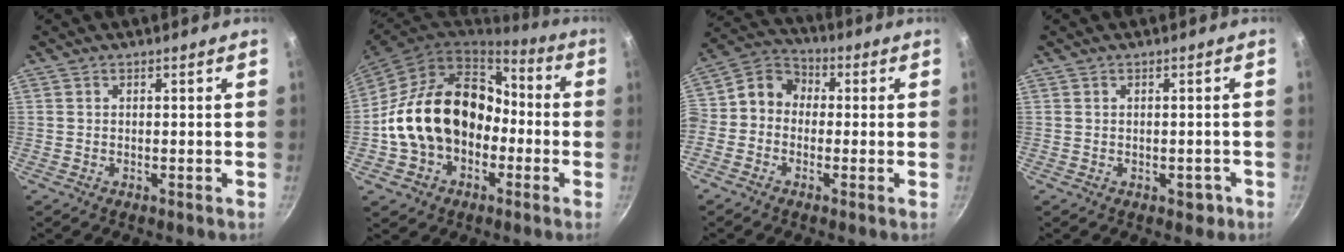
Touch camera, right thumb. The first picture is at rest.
{"total": 20.3, "force": [-2.7, 15.5, 12.8], "torque": [-0.197, 0.065, -0.039]}
{"total": 9.4, "force": [-0.7, 8.0, 5.0], "torque": [-0.075, 0.037, -0.041]}
{"total": 2.1, "force": [-0.8, 1.4, 1.3], "torque": [-0.003, 0.012, -0.004]}